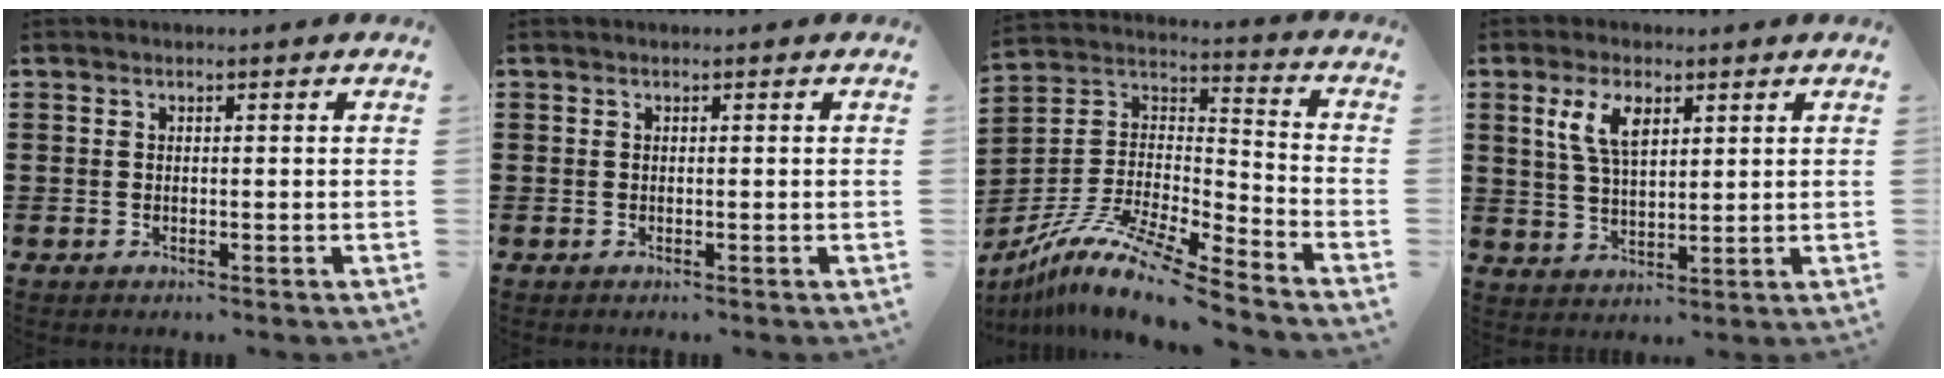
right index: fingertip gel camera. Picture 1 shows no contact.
{"total": 0.0}
{"total": 11.9, "force": [-9.7, 1.1, 6.8], "torque": [-0.148, 0.005, -0.194]}
{"total": 6.0, "force": [2.8, 2.7, 4.6], "torque": [-0.101, 0.009, 0.048]}